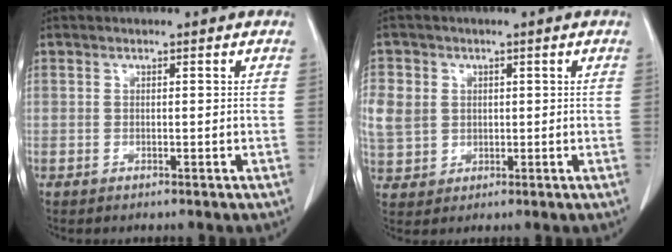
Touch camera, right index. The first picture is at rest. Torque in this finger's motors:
{"motor_torque": [1.13, -0.03, 0.57, 0.12]}